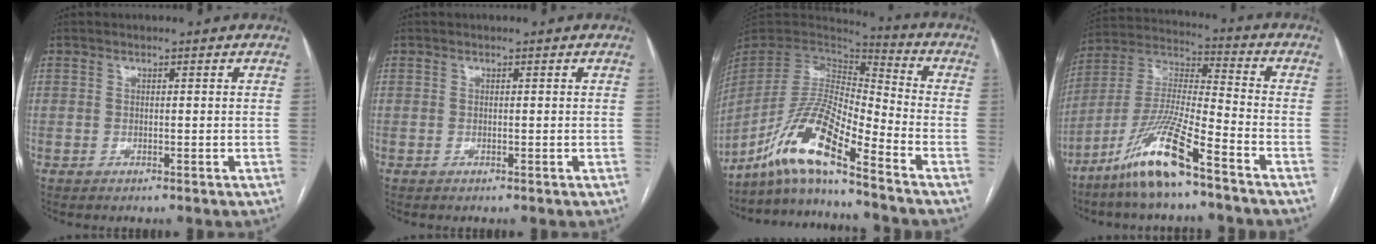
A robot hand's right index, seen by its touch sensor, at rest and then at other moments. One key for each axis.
{"total": 0.0}
{"total": 13.9, "fx": -10.0, "fy": 0.5, "fz": 9.7, "tx": -0.196, "ty": 0.004, "tz": -0.188}
{"total": 13.3, "fx": -8.8, "fy": 0.5, "fz": 9.9, "tx": -0.211, "ty": -0.016, "tz": -0.173}